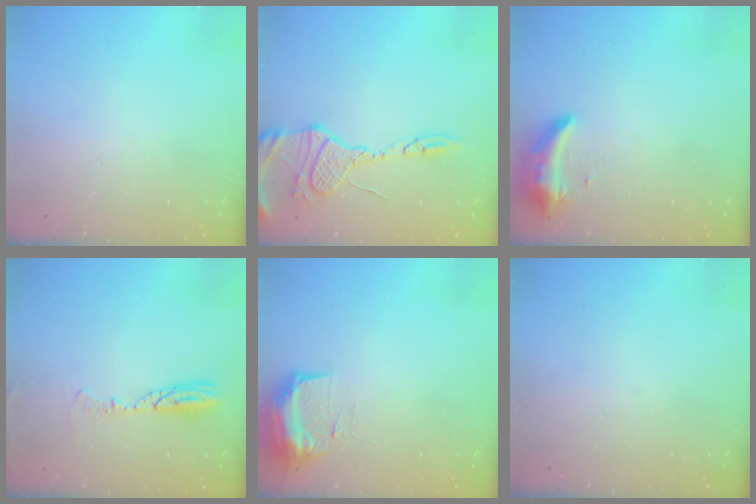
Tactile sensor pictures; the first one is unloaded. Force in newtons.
{"total": 13.9, "press": 13.8, "slide": 1.3}
{"total": 8.3, "press": 8.3, "slide": 0.1}
{"total": 7.4, "press": 7.2, "slide": 1.5}
{"total": 9.4, "press": 9.4, "slide": 0.9}
{"total": 0.0}